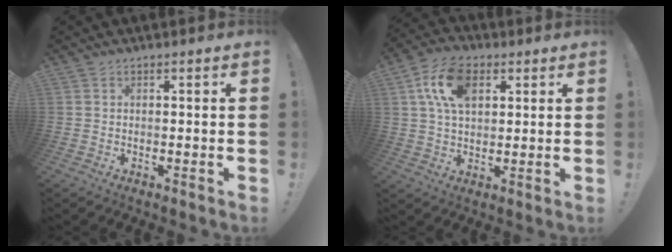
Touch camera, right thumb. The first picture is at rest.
{"total": 13.1, "force": [4.8, 8.0, 9.1], "torque": [-0.163, 0.000, 0.087]}